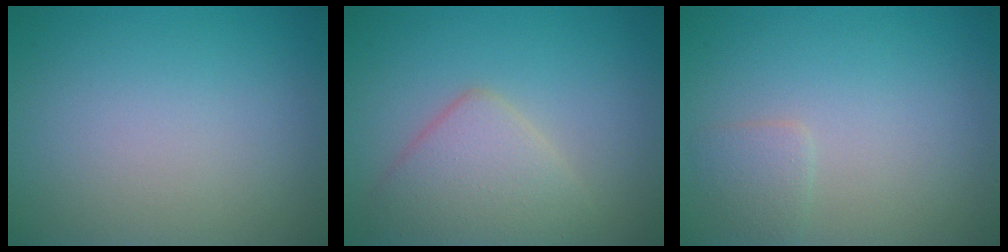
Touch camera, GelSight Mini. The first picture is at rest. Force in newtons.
{"total": 4.4, "press": 4.4, "slide": 0.3}
{"total": 1.3, "press": 1.3, "slide": 0.0}